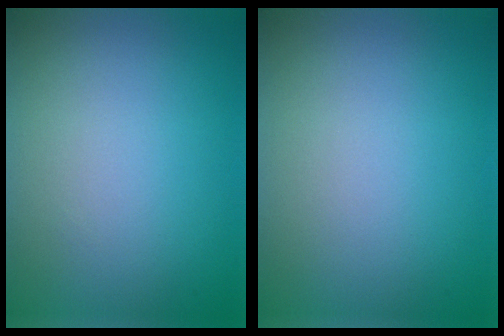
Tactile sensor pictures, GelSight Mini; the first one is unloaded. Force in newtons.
{"total": 0.0}